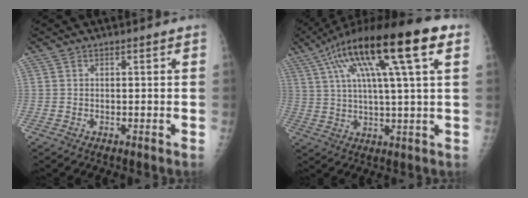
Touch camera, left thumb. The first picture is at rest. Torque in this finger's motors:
{"motor_torque": [0.73, 0.54, 2.02, -0.77, 0.49]}